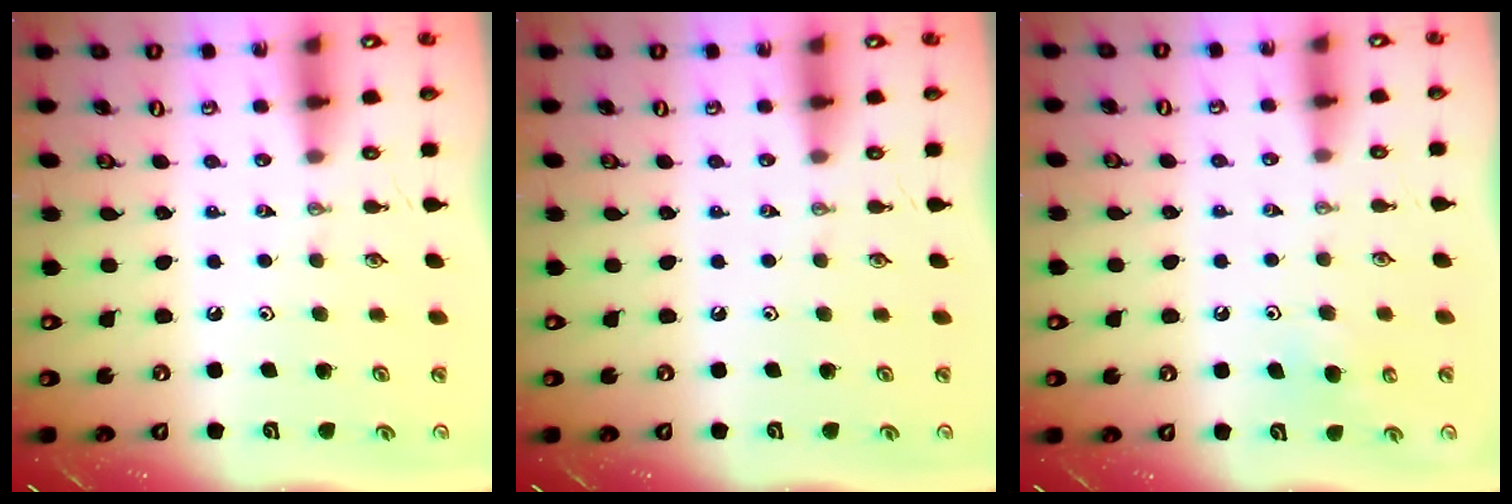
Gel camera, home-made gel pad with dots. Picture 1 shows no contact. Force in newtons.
{"total": 0.0}
{"total": 5.1, "press": 5.1, "slide": 0.5}